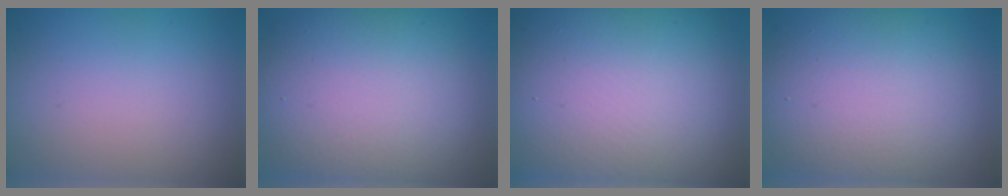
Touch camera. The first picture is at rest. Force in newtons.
{"total": 11.1, "press": 11.1, "slide": 0.6}
{"total": 18.1, "press": 18.0, "slide": 1.0}
{"total": 9.6, "press": 9.6, "slide": 0.6}